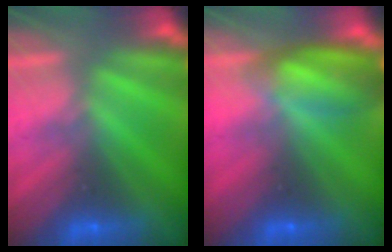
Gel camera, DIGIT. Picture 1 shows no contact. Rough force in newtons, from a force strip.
{"total": 5.6}